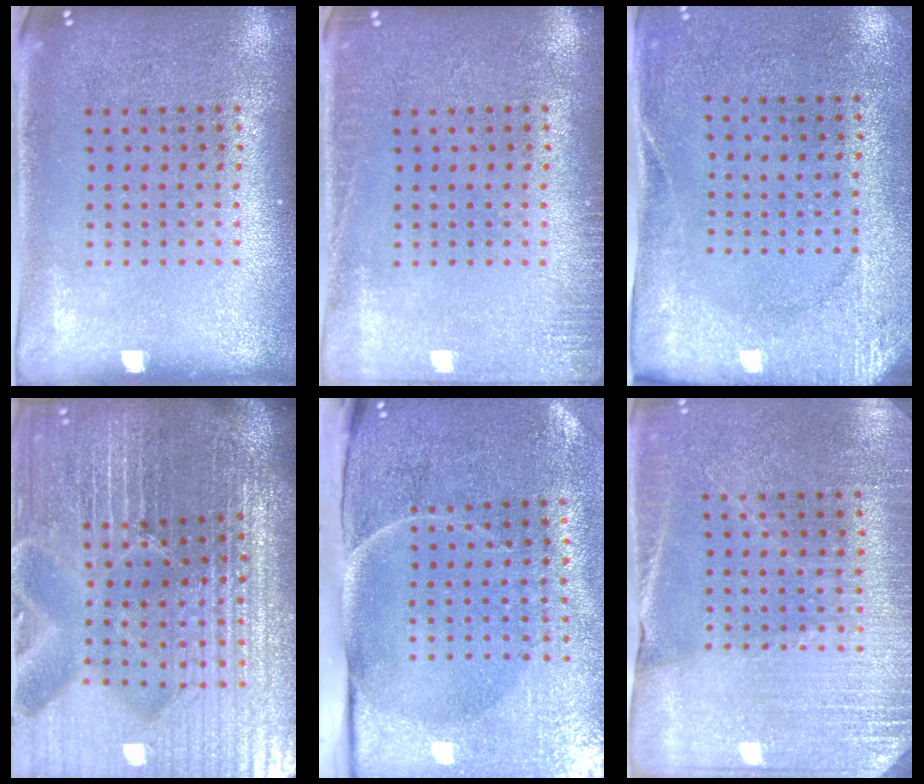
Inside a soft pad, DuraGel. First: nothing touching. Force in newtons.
{"total": 1.4, "press": 1.4, "slide": 0.4}
{"total": 2.7, "press": 2.1, "slide": 1.6}
{"total": 7.2, "press": 6.3, "slide": 3.5}
{"total": 4.9, "press": 3.9, "slide": 3.0}
{"total": 2.8, "press": 2.8, "slide": 0.2}